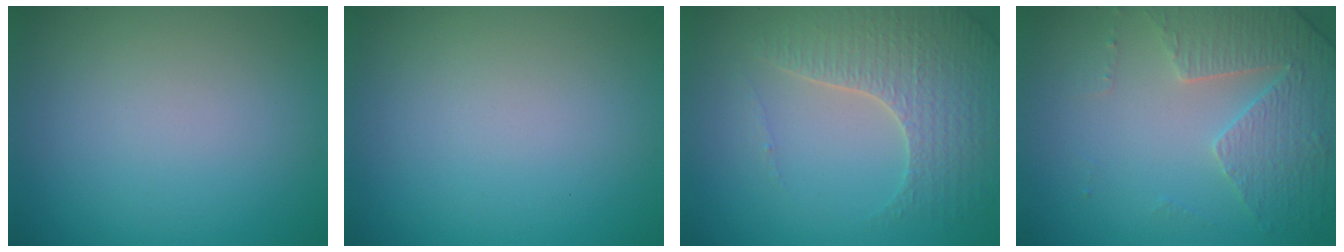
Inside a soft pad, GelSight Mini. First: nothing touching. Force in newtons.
{"total": 0.0}
{"total": 4.3, "press": 4.0, "slide": 1.5}
{"total": 4.6, "press": 3.6, "slide": 2.9}